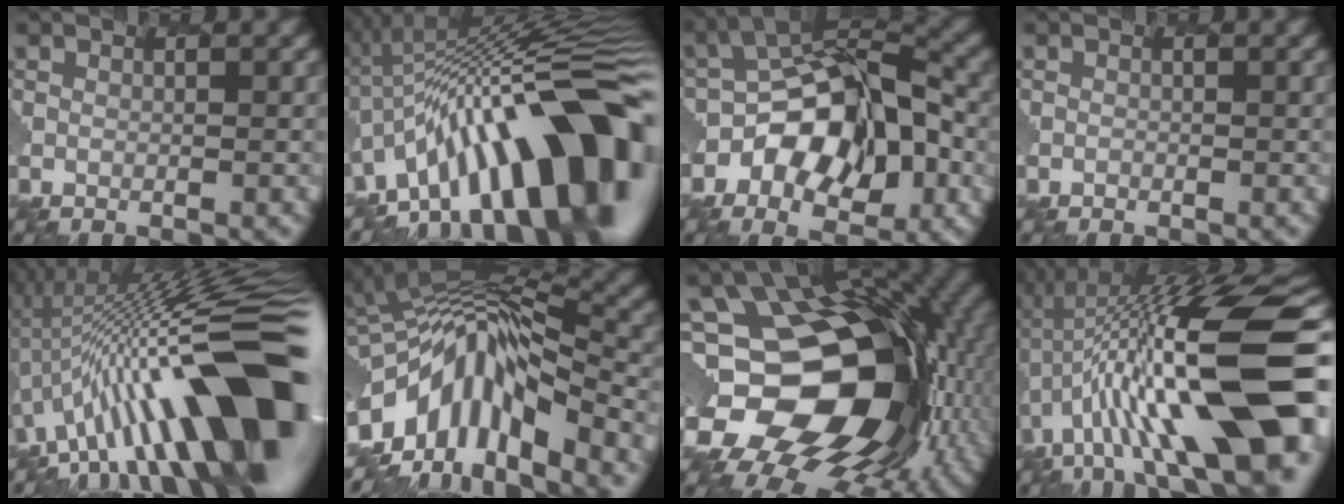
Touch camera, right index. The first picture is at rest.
{"total": 14.4, "force": [-5.1, 4.4, 12.8], "torque": [-0.165, 0.049, -0.091]}
{"total": 10.0, "force": [-3.7, 5.9, 7.2], "torque": [-0.134, 0.009, -0.066]}
{"total": 0.9, "force": [-0.7, -0.2, -0.5], "torque": [-0.003, 0.001, -0.011]}
{"total": 15.1, "force": [-2.6, 4.0, 14.3], "torque": [-0.210, 0.046, -0.054]}
{"total": 9.7, "force": [-5.8, 3.5, 6.9], "torque": [-0.142, 0.010, -0.092]}
{"total": 16.9, "force": [-1.4, 12.4, 11.3], "torque": [-0.220, -0.012, 0.001]}
{"total": 15.3, "force": [-1.1, 4.1, 14.7], "torque": [-0.280, 0.030, -0.012]}